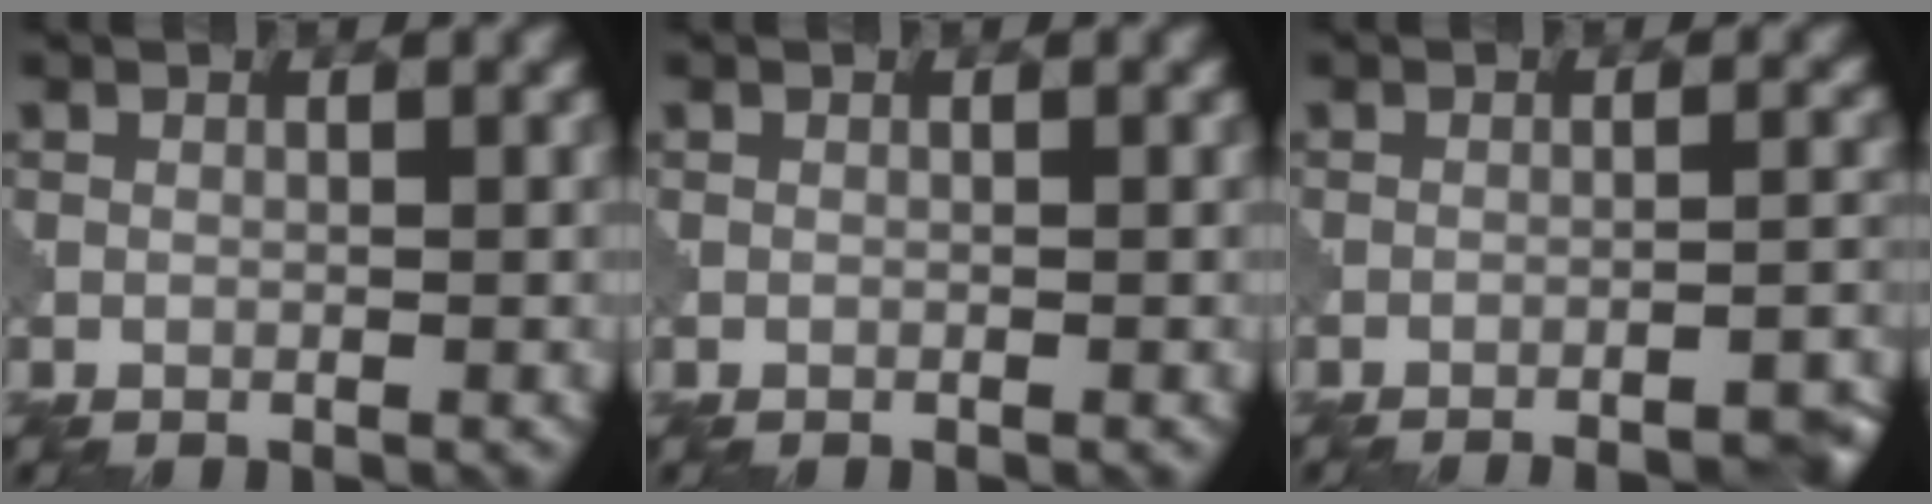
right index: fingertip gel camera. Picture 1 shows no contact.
{"total": 0.0}
{"total": 6.3, "force": [-5.2, 1.4, 3.2], "torque": [-0.024, 0.014, -0.061]}